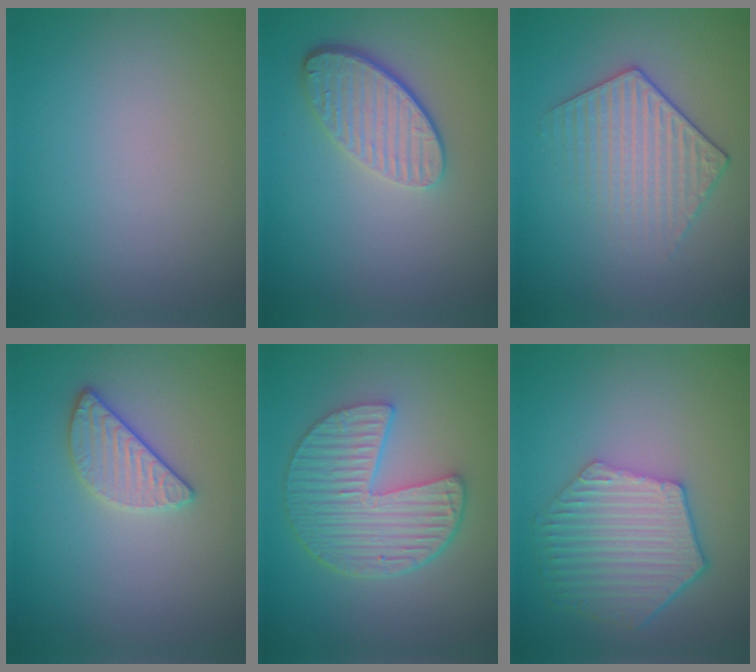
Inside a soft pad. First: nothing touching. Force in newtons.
{"total": 4.6, "press": 3.4, "slide": 3.1}
{"total": 3.5, "press": 3.2, "slide": 1.4}
{"total": 2.5, "press": 2.3, "slide": 0.8}
{"total": 6.3, "press": 4.8, "slide": 4.1}
{"total": 5.9, "press": 4.6, "slide": 3.8}